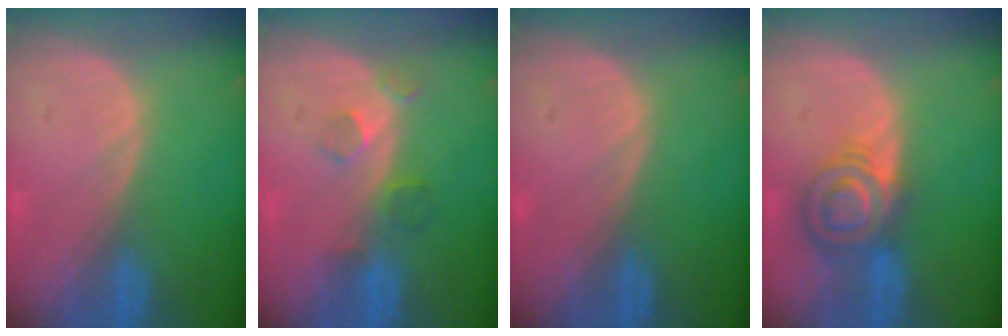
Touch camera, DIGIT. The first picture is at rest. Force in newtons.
{"total": 3.6, "press": 3.2, "slide": 1.7}
{"total": 0.0}
{"total": 6.8, "press": 6.5, "slide": 2.2}